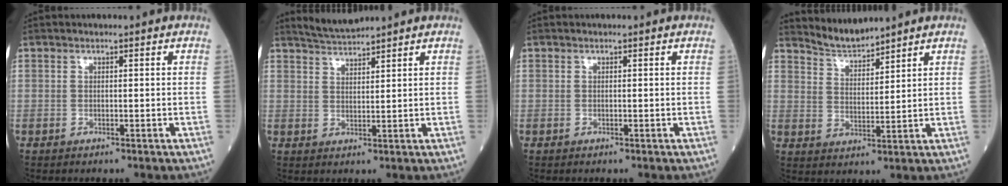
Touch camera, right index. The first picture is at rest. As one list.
[{"total": 3.5, "force": [3.4, -0.7, 0.1], "torque": [-0.007, 0.003, 0.071]}, {"total": 0.0}, {"total": 4.6, "force": [4.6, -0.3, -0.1], "torque": [-0.003, -0.002, 0.095]}]